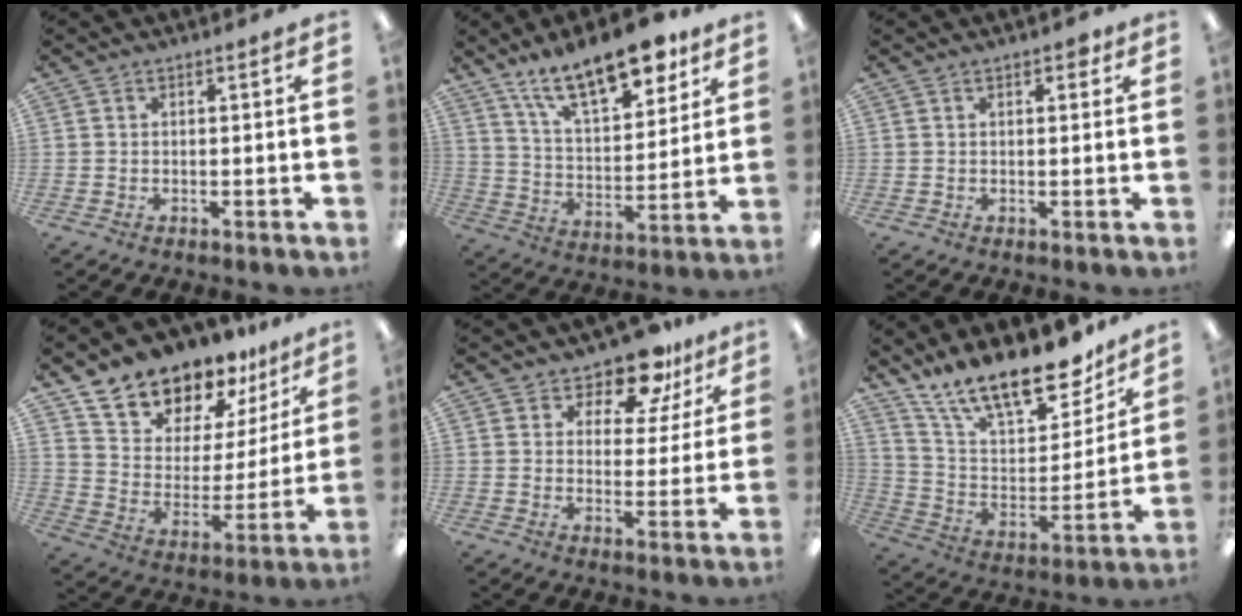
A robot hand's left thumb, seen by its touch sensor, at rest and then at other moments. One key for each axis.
{"total": 18.4, "fx": 13.1, "fy": 7.0, "fz": 10.7, "tx": -0.171, "ty": -0.069, "tz": 0.222}
{"total": 2.0, "fx": 1.0, "fy": 1.1, "fz": 1.3, "tx": -0.011, "ty": -0.001, "tz": 0.014}
{"total": 13.9, "fx": 12.8, "fy": 5.5, "fz": 0.9, "tx": -0.051, "ty": -0.119, "tz": 0.238}
{"total": 10.8, "fx": 8.9, "fy": 4.7, "fz": 4.0, "tx": -0.069, "ty": -0.059, "tz": 0.162}
{"total": 20.7, "fx": 16.3, "fy": 7.0, "fz": 10.6, "tx": -0.188, "ty": -0.110, "tz": 0.284}